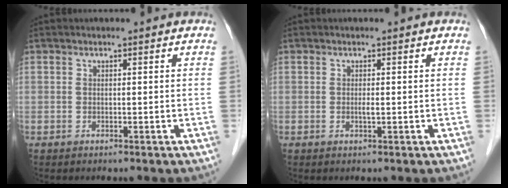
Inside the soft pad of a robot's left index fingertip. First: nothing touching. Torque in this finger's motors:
{"motor_torque": [0.28, 0.23, 0.01, 0.00]}